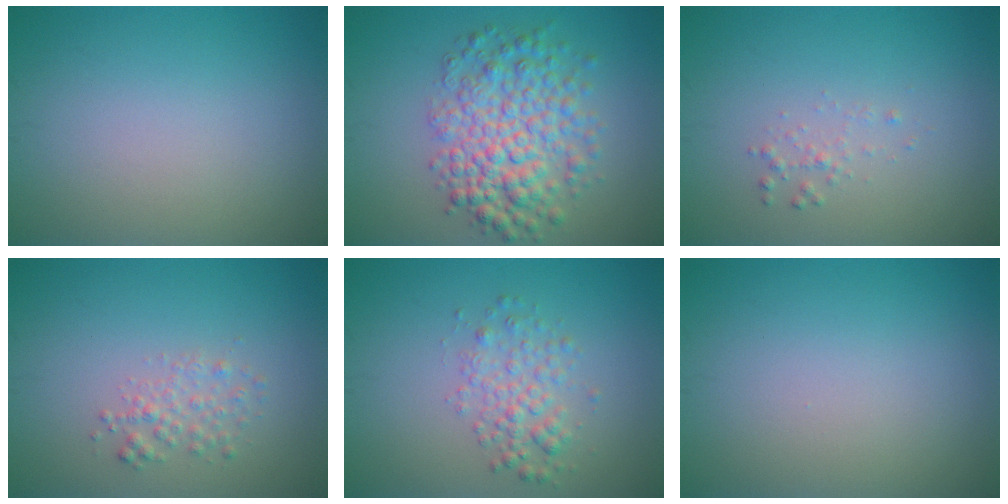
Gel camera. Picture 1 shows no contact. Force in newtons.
{"total": 6.5, "press": 6.5, "slide": 0.2}
{"total": 0.9, "press": 0.9, "slide": 0.0}
{"total": 1.7, "press": 1.7, "slide": 0.1}
{"total": 2.6, "press": 2.6, "slide": 0.1}
{"total": 0.0}